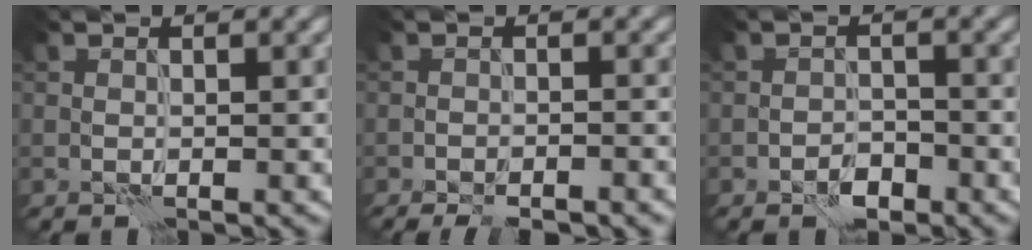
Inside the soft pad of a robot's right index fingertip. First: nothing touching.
{"total": 3.9, "force": [-3.4, 0.9, 1.8], "torque": [-0.032, 0.003, -0.047]}
{"total": 1.8, "force": [-1.2, 1.1, 0.9], "torque": [-0.010, 0.004, -0.023]}